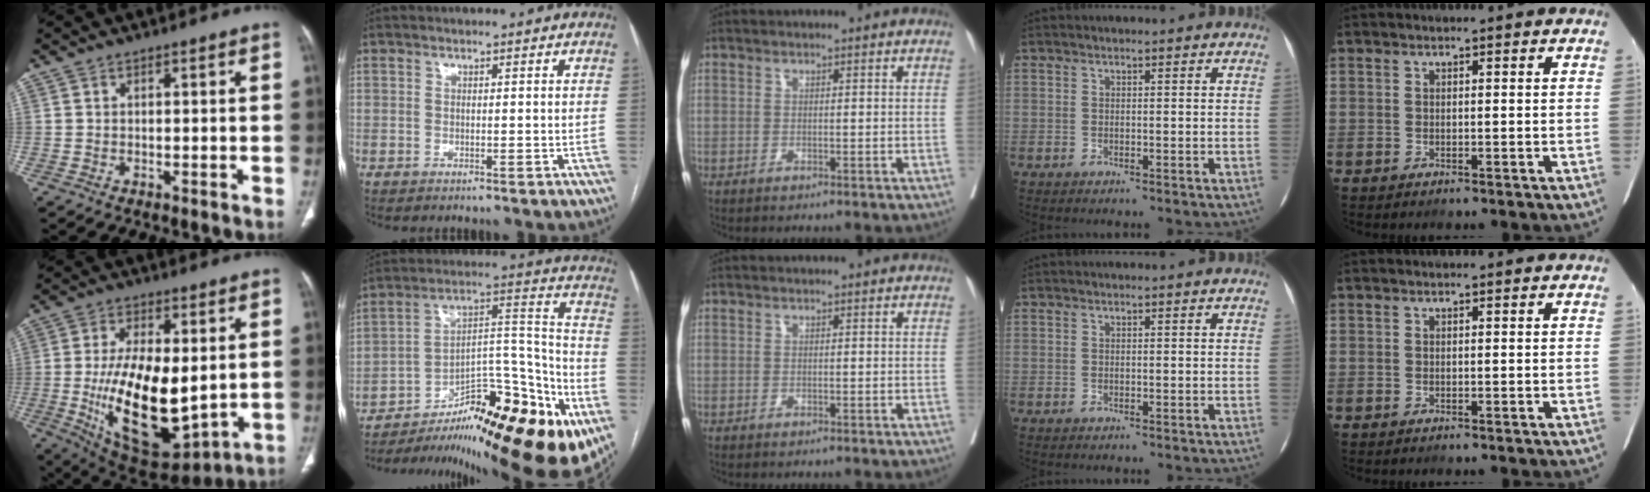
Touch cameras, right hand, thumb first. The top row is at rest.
{"thumb": {"total": 21.3, "force": [-1.3, 10.0, 18.8], "torque": [-0.315, -0.028, 0.001]}, "index": {"total": 27.0, "force": [-15.8, 6.3, 21.0], "torque": [-0.240, 0.021, -0.236]}}